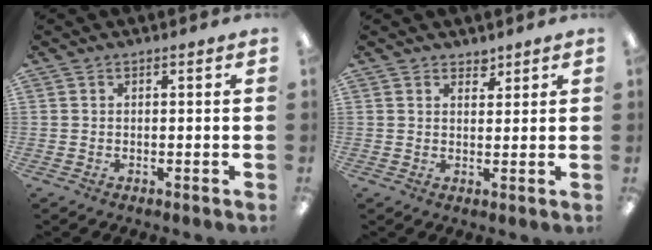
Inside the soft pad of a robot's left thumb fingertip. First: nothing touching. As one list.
[{"total": 2.3, "force": [2.0, 1.0, 0.3], "torque": [0.008, -0.014, 0.036]}]